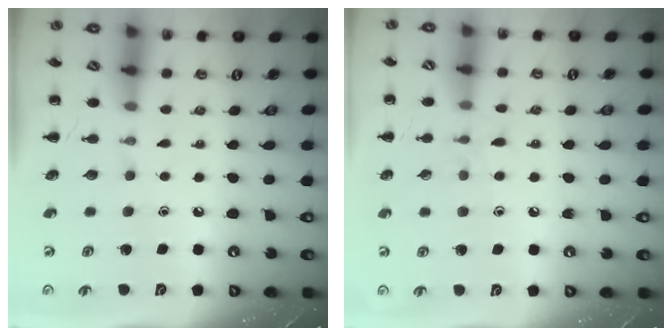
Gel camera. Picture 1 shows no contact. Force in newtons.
{"total": 6.5, "press": 6.1, "slide": 2.1}